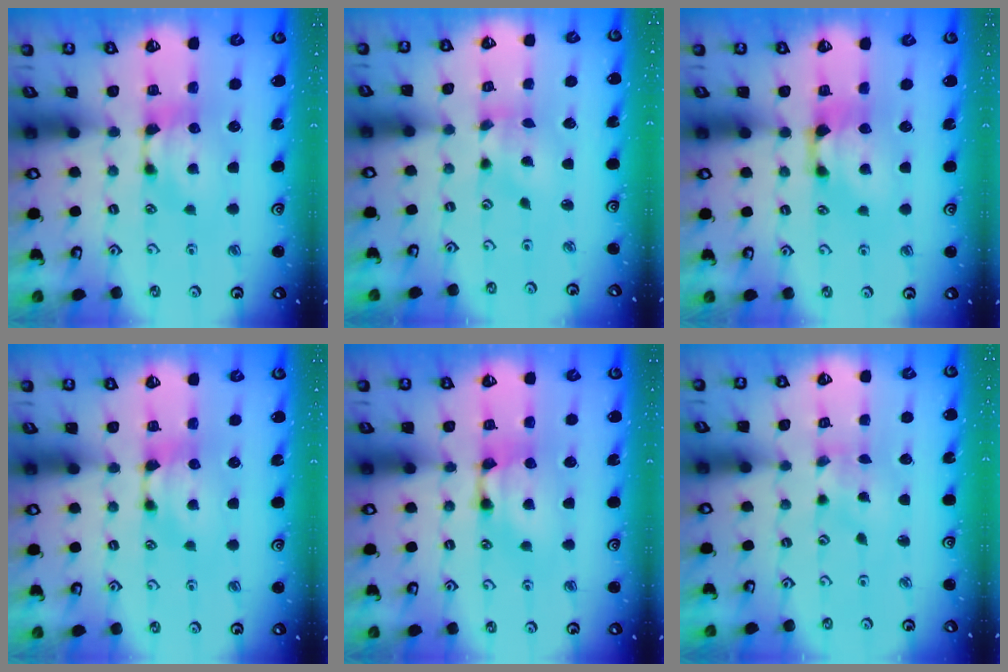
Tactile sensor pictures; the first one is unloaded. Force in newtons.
{"total": 1.3, "press": 0.1, "slide": 1.3}
{"total": 1.1, "press": 0.1, "slide": 1.1}
{"total": 0.0}
{"total": 2.2, "press": 2.2, "slide": 0.0}
{"total": 4.4, "press": 4.3, "slide": 0.7}